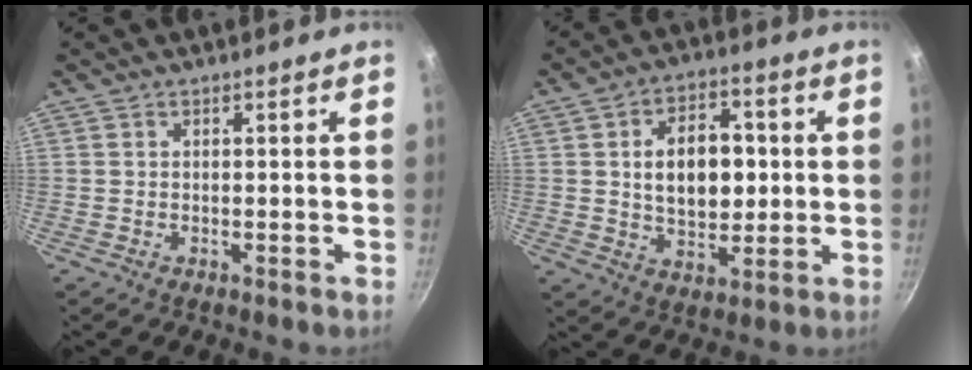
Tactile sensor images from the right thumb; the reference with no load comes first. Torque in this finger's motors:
{"motor_torque": [-0.49, 0.88, 0.42, 0.46, 0.08]}